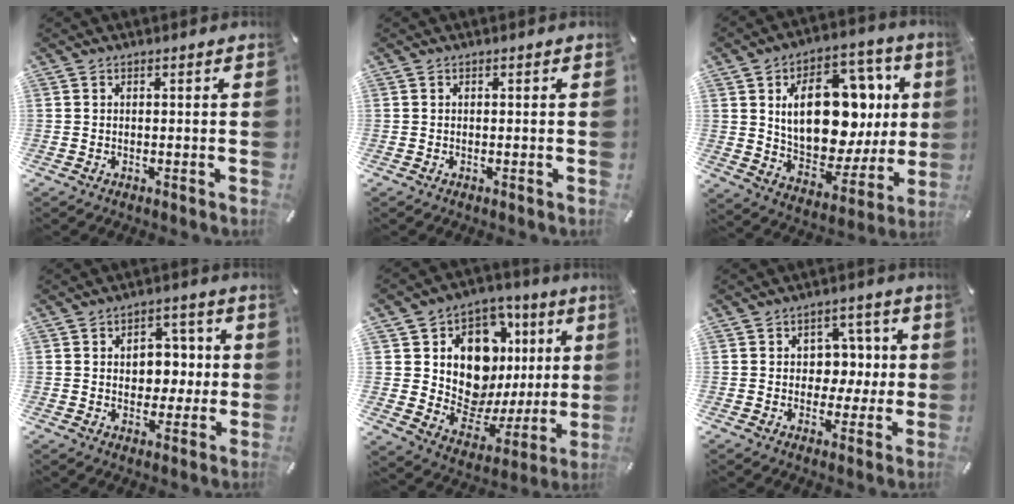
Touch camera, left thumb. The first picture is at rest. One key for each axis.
{"total": 0.0}
{"total": 22.8, "fx": 5.3, "fy": 14.6, "fz": 16.7, "tx": -0.252, "ty": -0.026, "tz": 0.098}
{"total": 8.1, "fx": 0.4, "fy": 6.6, "fz": 4.7, "tx": -0.052, "ty": 0.001, "tz": 0.002}
{"total": 13.8, "fx": 5.7, "fy": 10.4, "fz": 7.0, "tx": -0.114, "ty": -0.059, "tz": 0.112}
{"total": 7.7, "fx": 0.6, "fy": 6.9, "fz": 3.4, "tx": -0.043, "ty": 0.003, "tz": 0.011}